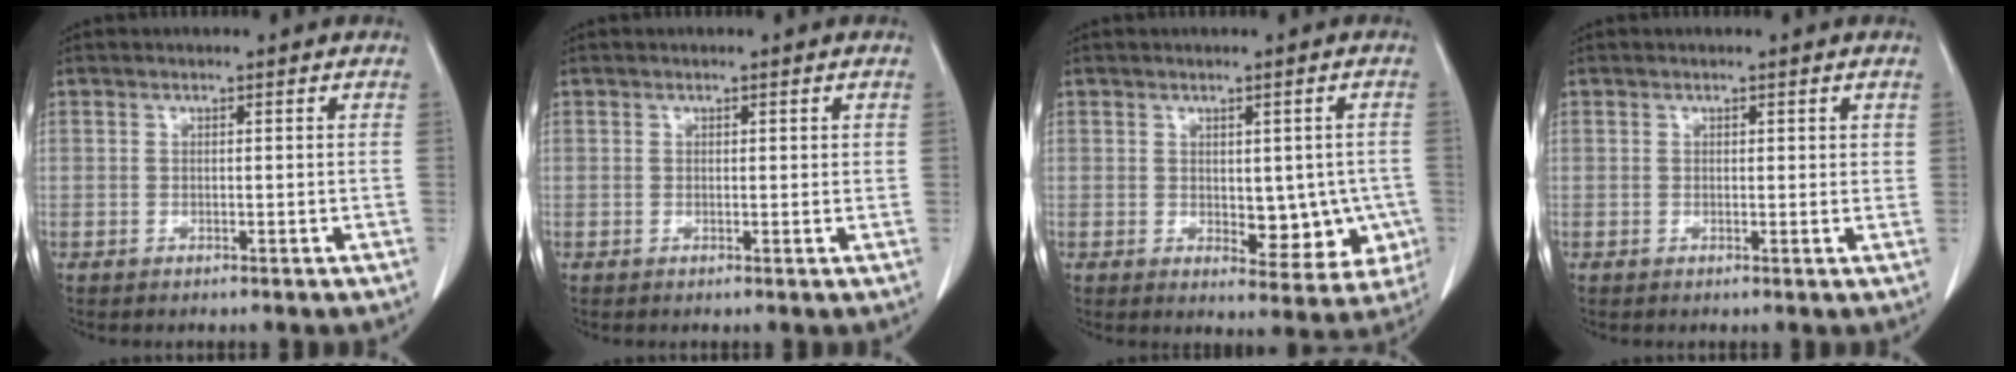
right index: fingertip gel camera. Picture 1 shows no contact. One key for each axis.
{"total": 0.7, "fx": 0.4, "fy": 0.4, "fz": 0.4, "tx": 0.001, "ty": -0.001, "tz": 0.003}
{"total": 7.8, "fx": -0.8, "fy": 4.3, "fz": 6.4, "tx": -0.054, "ty": 0.000, "tz": 0.001}
{"total": 1.1, "fx": 0.6, "fy": 0.6, "fz": 0.6, "tx": 0.001, "ty": -0.003, "tz": 0.005}